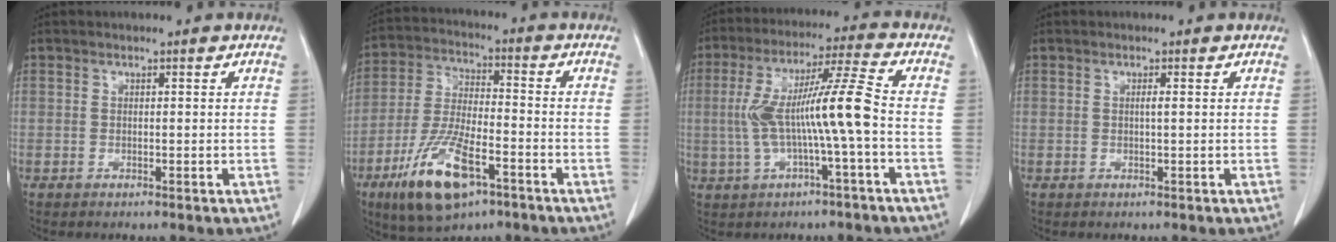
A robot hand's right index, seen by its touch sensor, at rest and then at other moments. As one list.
[{"total": 13.8, "force": [-7.2, 4.3, 10.9], "torque": [-0.225, -0.015, -0.125]}, {"total": 11.4, "force": [-1.2, -0.4, 11.4], "torque": [-0.215, 0.023, -0.023]}, {"total": 0.7, "force": [0.1, -0.1, 0.7], "torque": [-0.013, 0.000, 0.001]}]